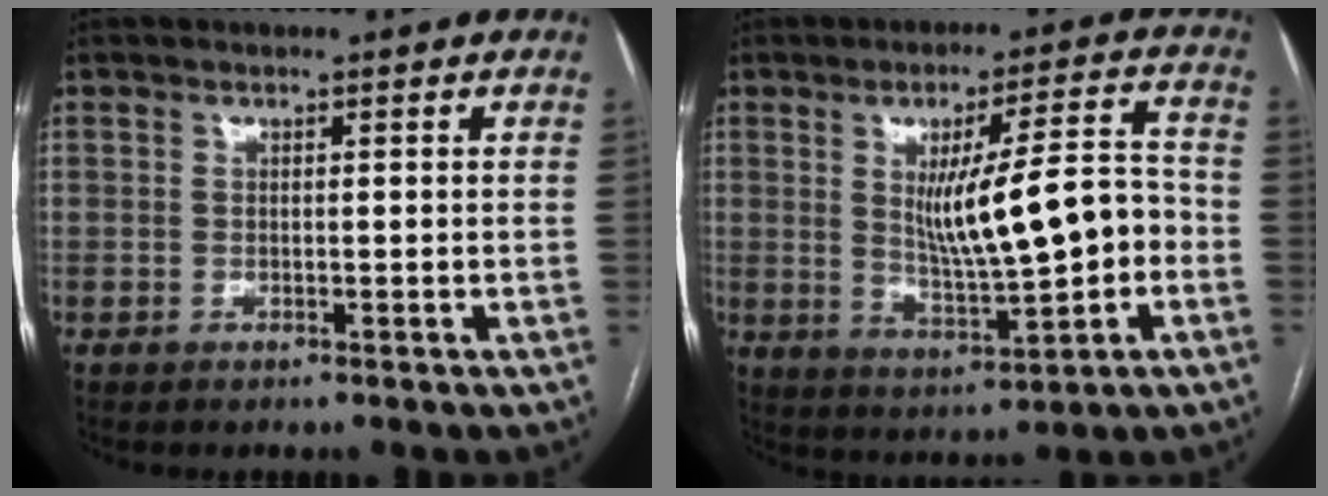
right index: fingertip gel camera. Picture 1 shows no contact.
{"total": 12.6, "force": [-0.5, 2.2, 12.4], "torque": [-0.200, 0.010, 0.004]}